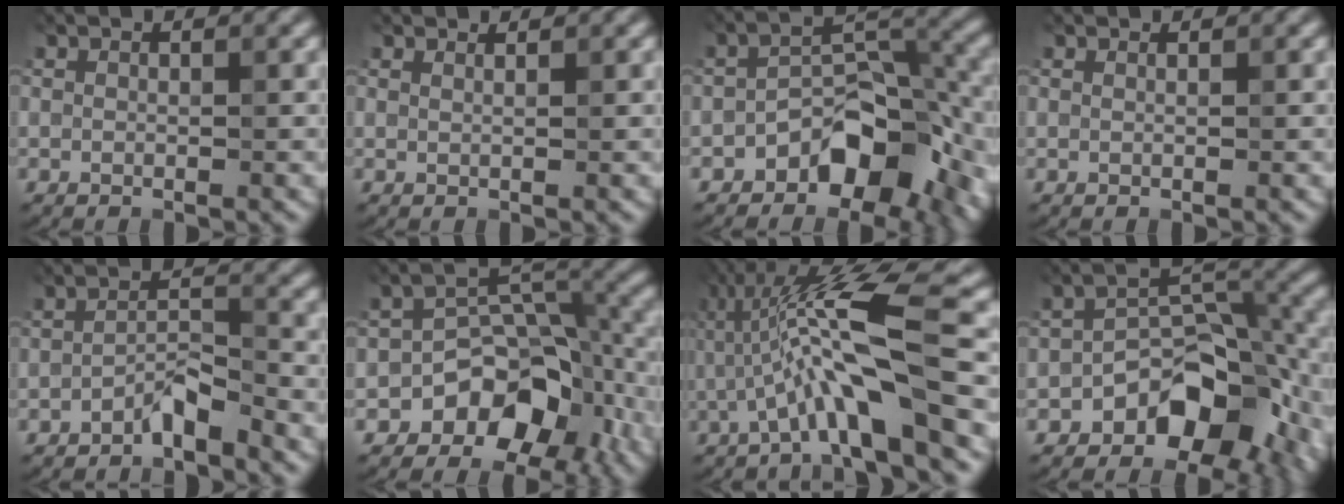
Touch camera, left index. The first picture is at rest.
{"total": 1.5, "force": [1.4, 0.3, 0.4], "torque": [-0.003, -0.006, 0.012]}
{"total": 7.6, "force": [-3.9, 4.2, 4.9], "torque": [-0.052, 0.011, -0.074]}
{"total": 0.7, "force": [0.7, 0.1, 0.1], "torque": [-0.003, -0.007, 0.005]}
{"total": 2.2, "force": [-1.8, 0.4, 1.2], "torque": [-0.023, 0.013, -0.036]}
{"total": 8.1, "force": [-4.3, 5.2, 4.5], "torque": [-0.042, 0.002, -0.078]}
{"total": 9.4, "force": [-0.3, 1.6, 9.2], "torque": [-0.150, 0.007, -0.007]}
{"total": 8.7, "force": [-4.5, 5.1, 5.4], "torque": [-0.050, 0.009, -0.082]}